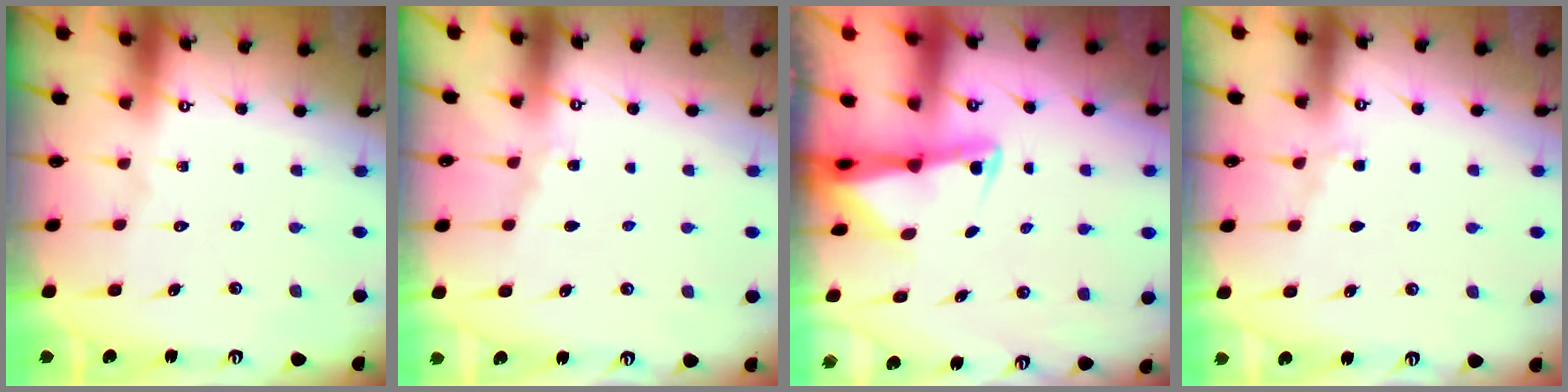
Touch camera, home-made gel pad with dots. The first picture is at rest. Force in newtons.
{"total": 3.4, "press": 3.4, "slide": 0.6}
{"total": 2.2, "press": 2.1, "slide": 0.5}
{"total": 3.2, "press": 3.2, "slide": 0.5}